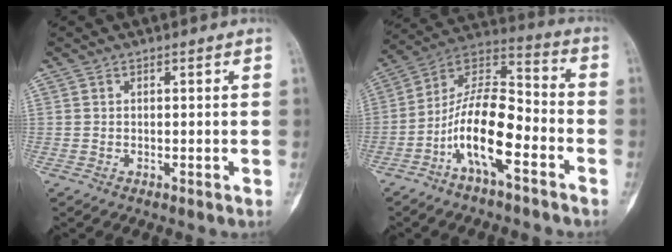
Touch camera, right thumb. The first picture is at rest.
{"total": 15.3, "force": [-6.2, 6.0, 12.6], "torque": [-0.230, 0.069, -0.118]}